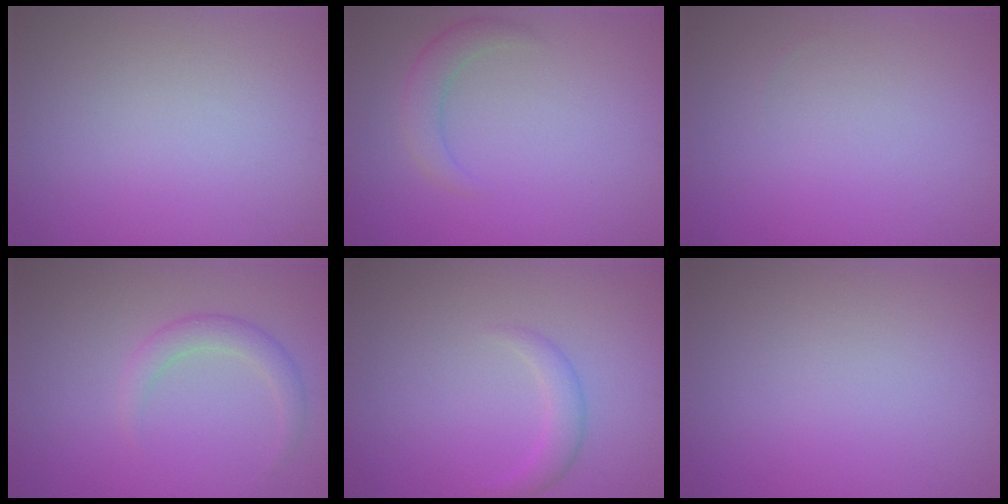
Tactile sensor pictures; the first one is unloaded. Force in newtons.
{"total": 2.2, "press": 2.2, "slide": 0.1}
{"total": 0.0}
{"total": 2.1, "press": 2.0, "slide": 0.2}
{"total": 1.7, "press": 1.7, "slide": 0.1}
{"total": 0.0}